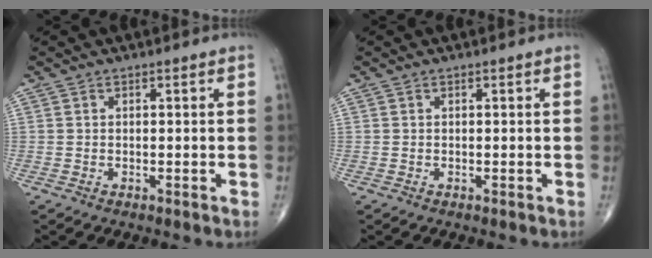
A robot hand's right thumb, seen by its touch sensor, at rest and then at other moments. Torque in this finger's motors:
{"motor_torque": [0.03, 0.03, 0.00, 0.00, 0.01]}